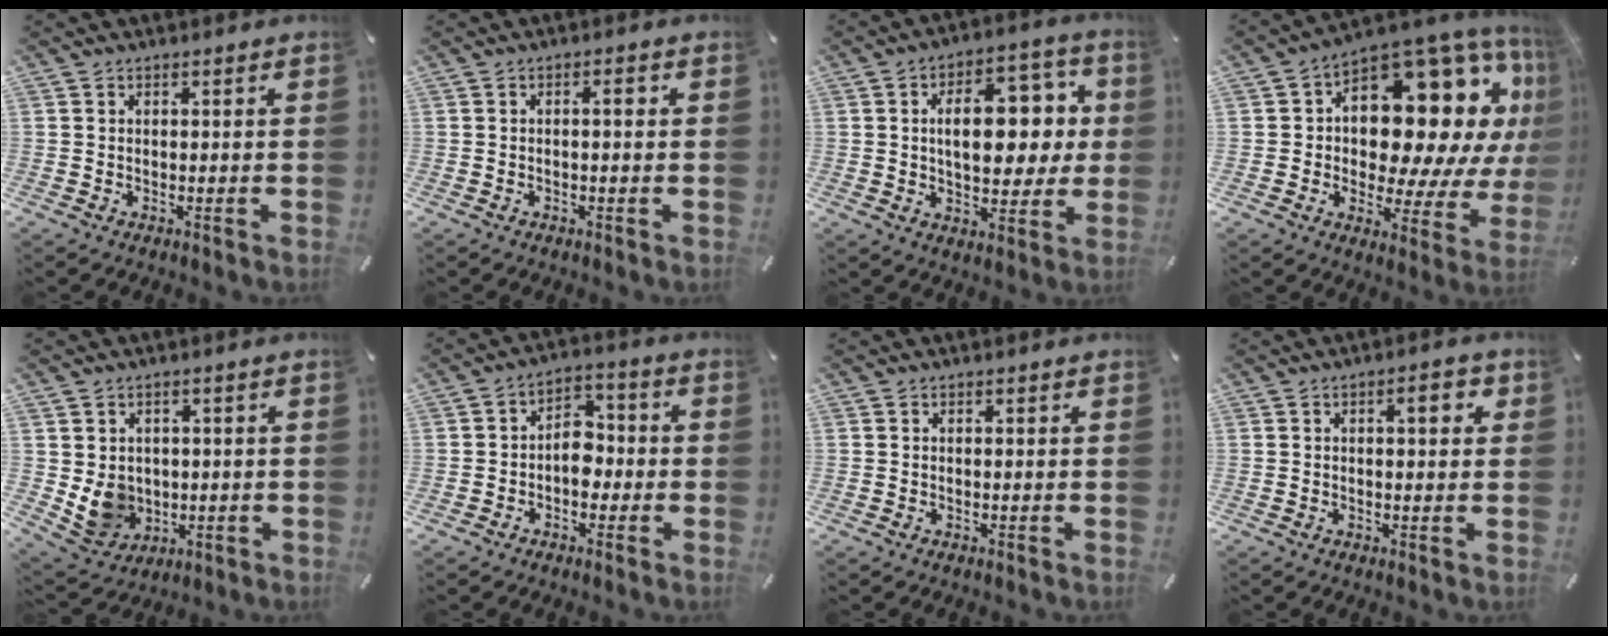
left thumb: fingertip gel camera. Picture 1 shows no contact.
{"total": 2.3, "force": [0.0, 0.5, 2.2], "torque": [-0.041, 0.006, -0.003]}
{"total": 16.1, "force": [2.5, 9.7, 12.6], "torque": [-0.169, 0.000, 0.039]}
{"total": 20.4, "force": [6.8, 11.9, 15.1], "torque": [-0.198, -0.076, 0.113]}
{"total": 8.1, "force": [0.8, 7.6, 2.5], "torque": [-0.056, -0.015, 0.020]}
{"total": 6.7, "force": [-1.7, 4.9, 4.3], "torque": [-0.060, 0.017, -0.033]}
{"total": 0.0}
{"total": 3.9, "force": [1.0, 1.5, 3.5], "torque": [-0.047, 0.000, 0.009]}